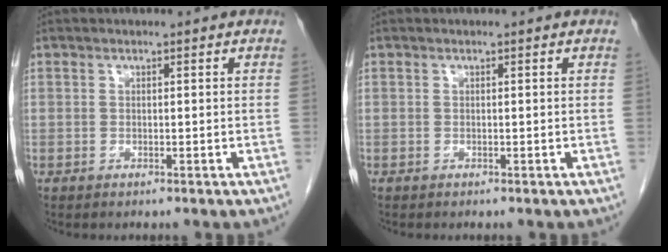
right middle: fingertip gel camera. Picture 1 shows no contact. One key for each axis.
{"total": 0.0}